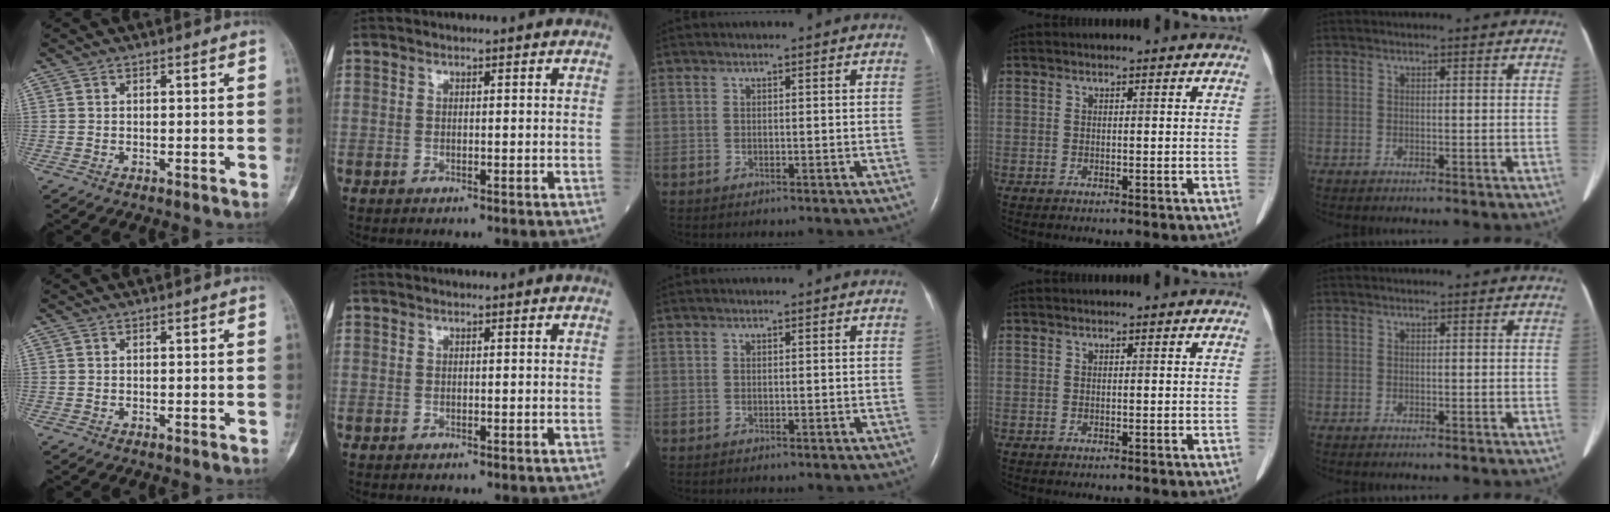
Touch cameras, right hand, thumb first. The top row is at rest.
{}